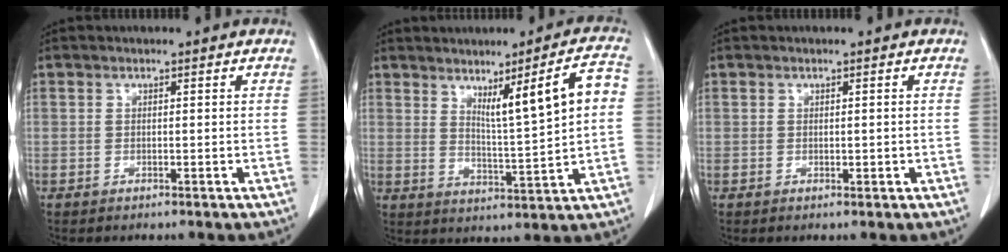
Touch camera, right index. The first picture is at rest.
{"total": 10.3, "force": [2.9, 0.0, 9.8], "torque": [-0.150, -0.001, 0.051]}
{"total": 0.8, "force": [0.1, 0.4, 0.7], "torque": [-0.005, -0.002, 0.002]}